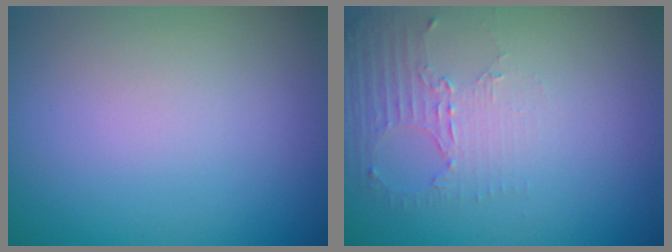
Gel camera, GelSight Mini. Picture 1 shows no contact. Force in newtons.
{"total": 2.7, "press": 1.9, "slide": 1.9}